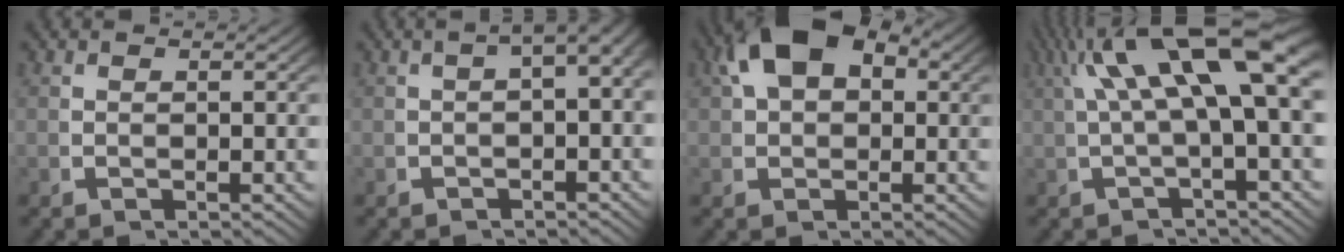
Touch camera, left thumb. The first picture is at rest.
{"total": 3.7, "force": [0.4, 1.7, 3.2], "torque": [-0.042, 0.019, -0.002]}
{"total": 7.6, "force": [2.5, 4.6, 5.5], "torque": [-0.113, -0.001, 0.048]}
{"total": 9.5, "force": [2.8, 3.6, 8.3], "torque": [-0.131, 0.017, 0.040]}